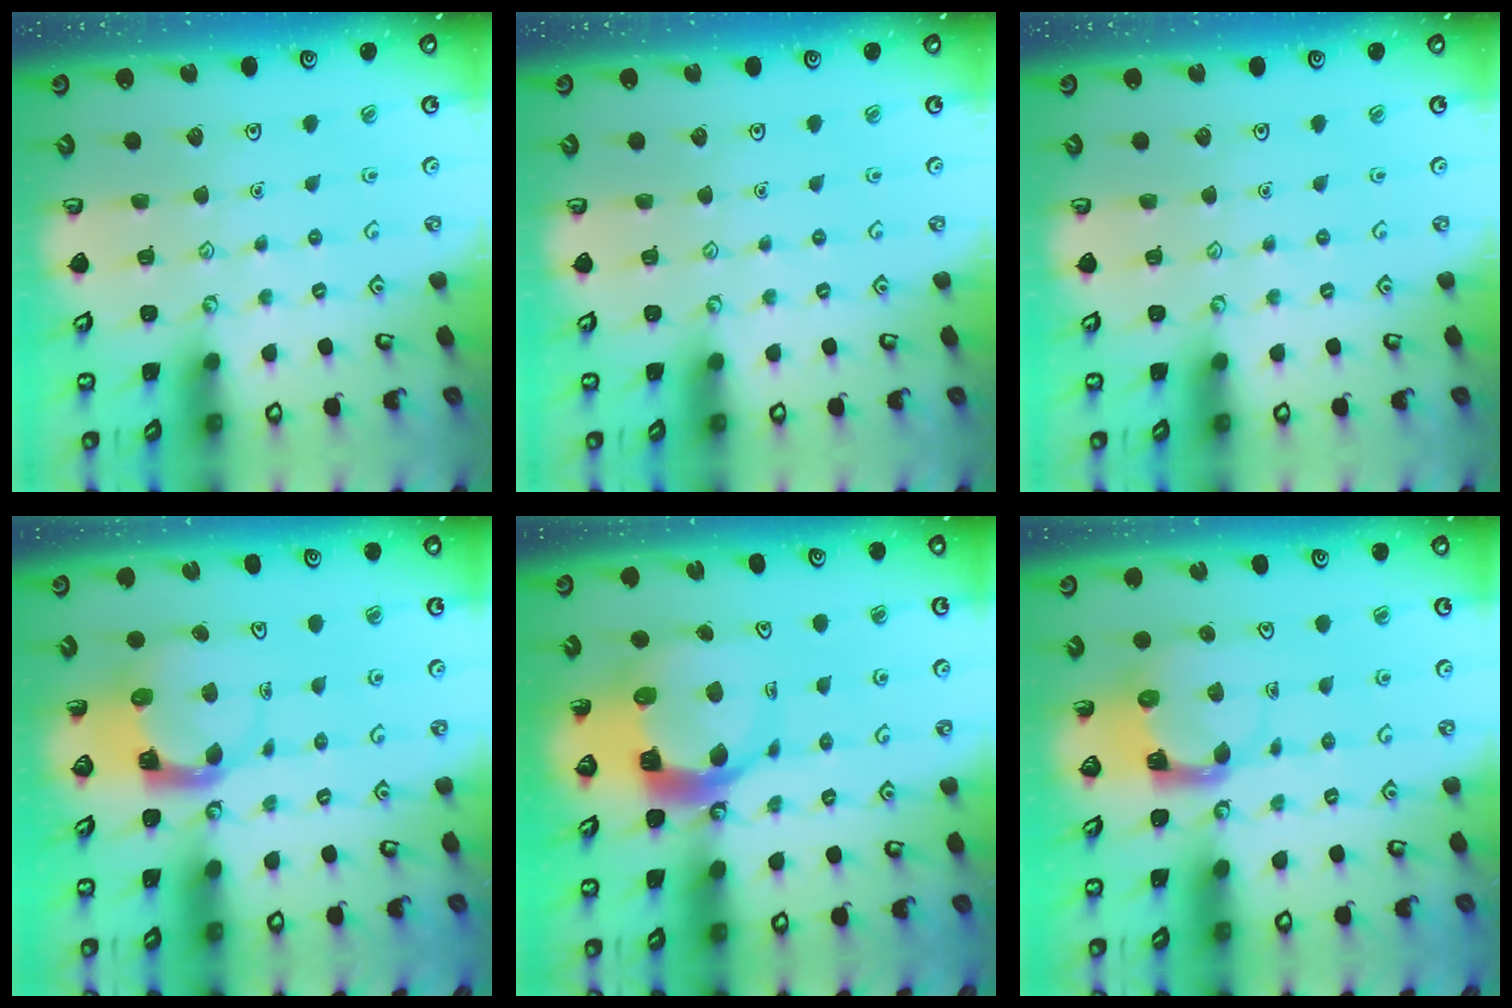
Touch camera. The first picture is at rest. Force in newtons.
{"total": 0.0}
{"total": 0.0}
{"total": 3.9, "press": 3.8, "slide": 0.6}
{"total": 11.0, "press": 10.8, "slide": 1.6}
{"total": 4.0, "press": 3.9, "slide": 0.6}